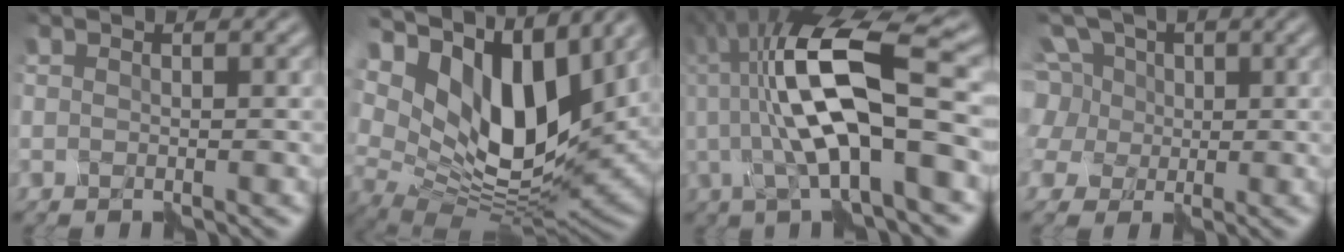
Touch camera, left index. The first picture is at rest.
{"total": 14.1, "force": [6.5, 7.2, 10.3], "torque": [-0.186, 0.017, 0.122]}
{"total": 11.5, "force": [1.0, 3.3, 10.9], "torque": [-0.198, 0.021, 0.019]}
{"total": 7.9, "force": [2.4, 6.9, 3.0], "torque": [-0.062, 0.042, 0.019]}